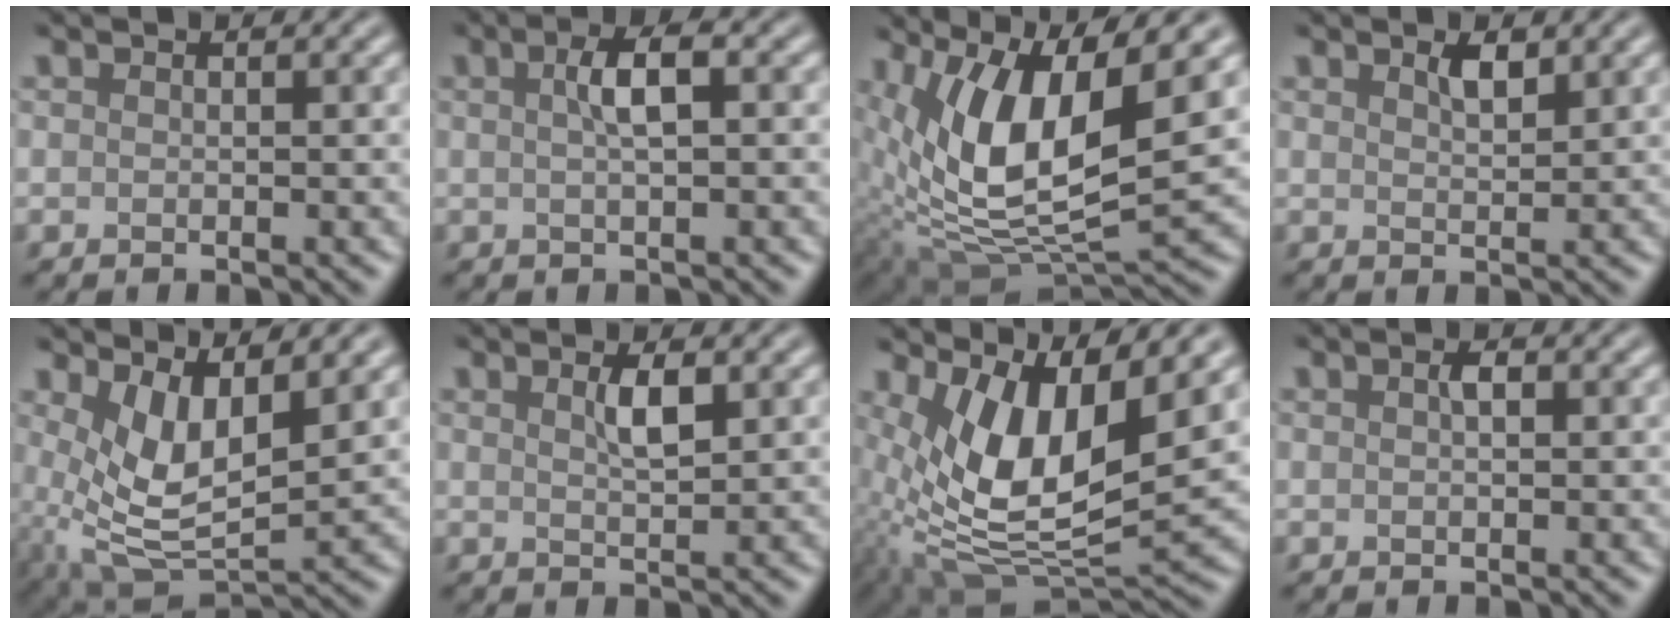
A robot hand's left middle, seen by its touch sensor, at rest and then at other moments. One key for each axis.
{"total": 2.7, "fx": 0.5, "fy": 0.6, "fz": 2.6, "tx": -0.045, "ty": 0.011, "tz": 0.006}
{"total": 11.3, "fx": 2.9, "fy": 4.4, "fz": 10.0, "tx": -0.193, "ty": -0.008, "tz": 0.054}
{"total": 1.6, "fx": 1.1, "fy": 0.5, "fz": 1.1, "tx": -0.020, "ty": -0.001, "tz": 0.020}
{"total": 6.2, "fx": 1.3, "fy": 2.9, "fz": 5.4, "tx": -0.117, "ty": -0.016, "tz": 0.029}
{"total": 2.2, "fx": 0.9, "fy": 0.6, "fz": 1.9, "tx": -0.035, "ty": 0.000, "tz": 0.016}
{"total": 10.1, "fx": 2.5, "fy": 4.2, "fz": 8.9, "tx": -0.180, "ty": -0.014, "tz": 0.047}
{"total": 1.0, "fx": 0.2, "fy": 0.4, "fz": 0.9, "tx": -0.016, "ty": 0.001, "tz": 0.003}